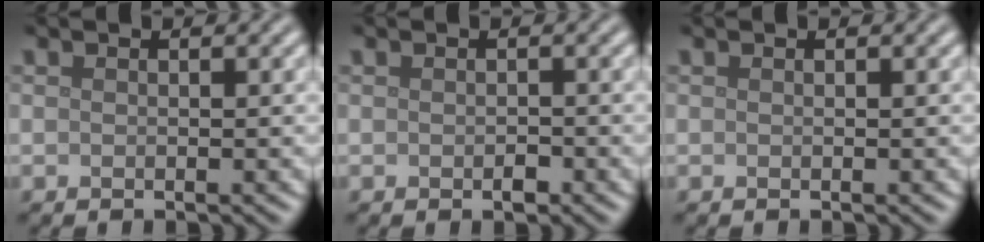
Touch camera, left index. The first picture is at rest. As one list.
[{"total": 0.8, "force": [-0.3, 0.5, 0.6], "torque": [-0.009, 0.000, -0.004]}, {"total": 0.0}]